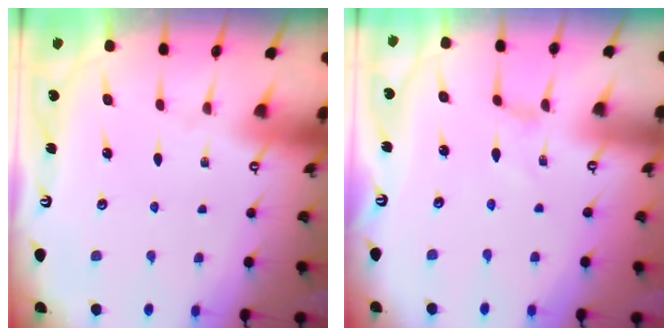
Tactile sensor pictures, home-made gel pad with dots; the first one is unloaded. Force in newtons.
{"total": 0.7, "press": 0.7, "slide": 0.2}